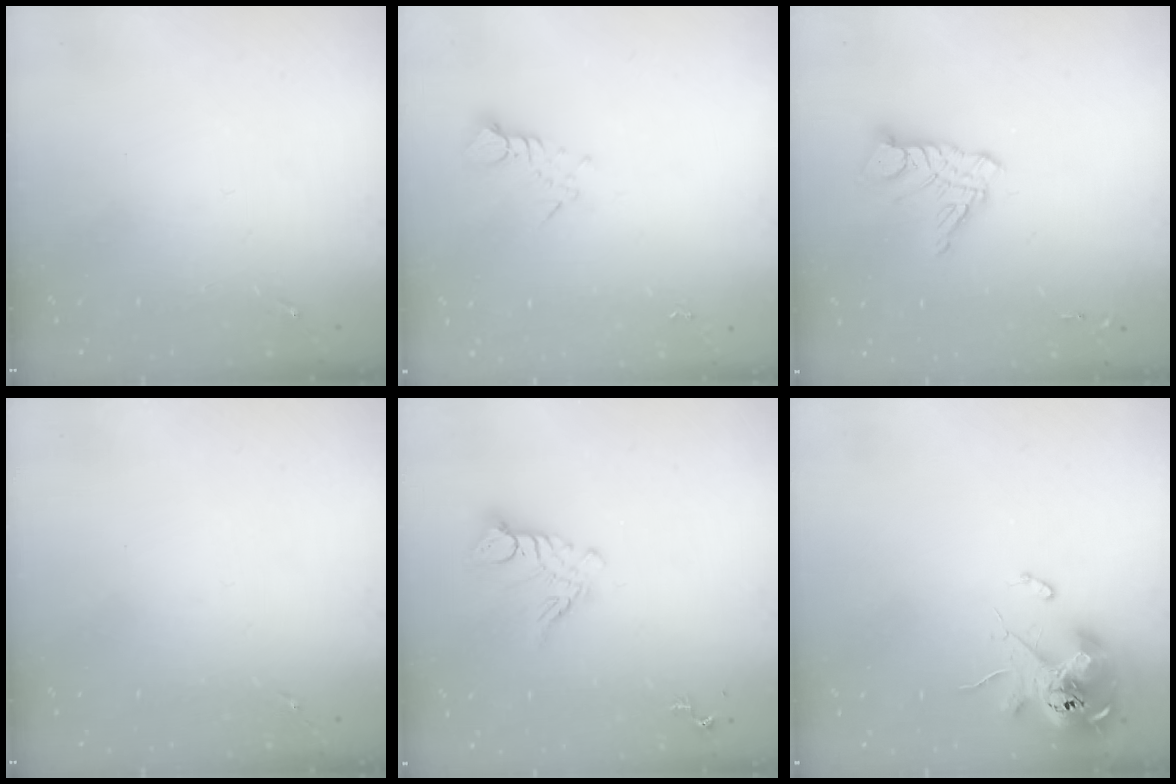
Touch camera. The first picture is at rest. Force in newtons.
{"total": 3.8, "press": 3.8, "slide": 0.2}
{"total": 11.0, "press": 10.9, "slide": 1.0}
{"total": 0.0}
{"total": 9.8, "press": 9.7, "slide": 0.8}
{"total": 11.4, "press": 11.2, "slide": 1.6}